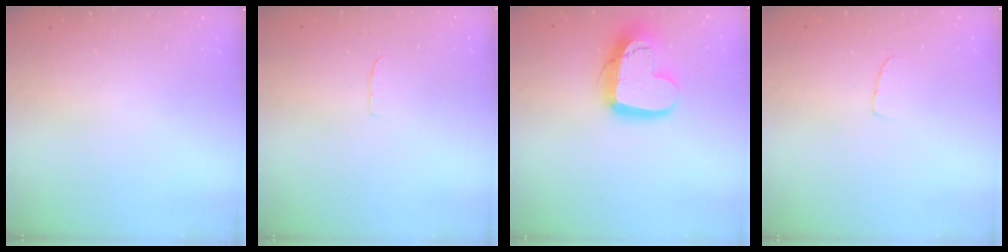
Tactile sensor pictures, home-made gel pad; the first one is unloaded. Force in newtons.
{"total": 3.3, "press": 3.3, "slide": 0.2}
{"total": 16.2, "press": 16.1, "slide": 1.3}
{"total": 2.5, "press": 2.5, "slide": 0.1}